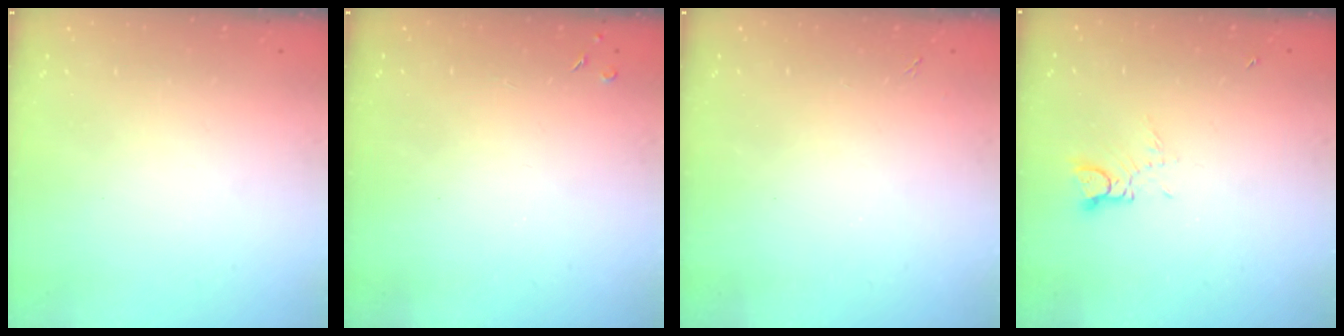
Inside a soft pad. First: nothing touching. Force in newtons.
{"total": 2.8, "press": 2.7, "slide": 0.5}
{"total": 1.7, "press": 1.6, "slide": 0.3}
{"total": 3.2, "press": 3.2, "slide": 0.2}